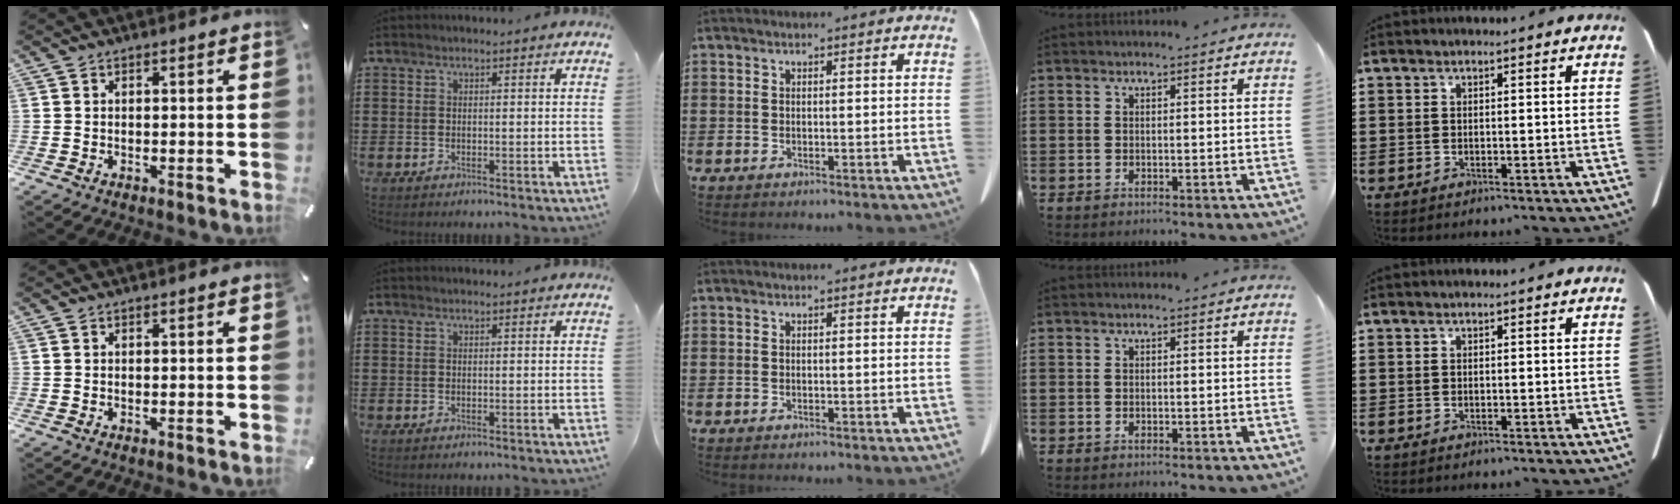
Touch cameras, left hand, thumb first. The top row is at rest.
{}